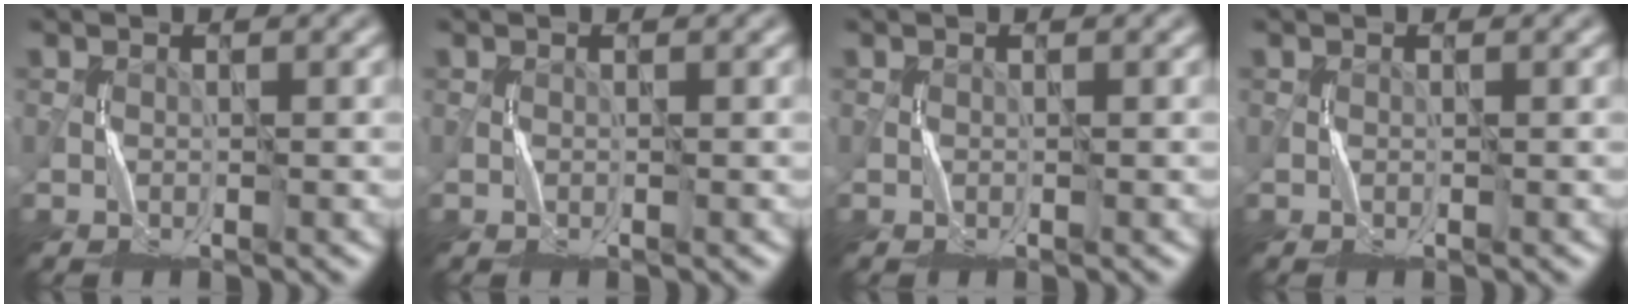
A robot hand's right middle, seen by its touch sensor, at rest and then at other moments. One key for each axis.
{"total": 0.0}
{"total": 0.0}
{"total": 0.0}